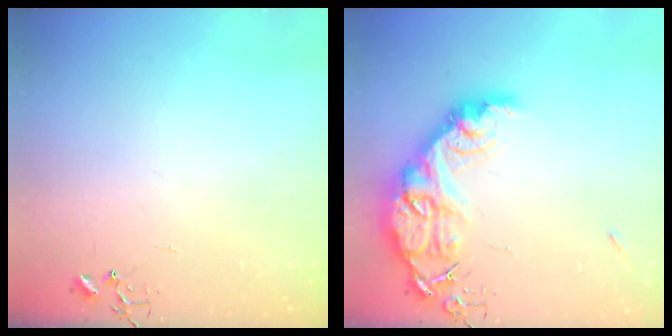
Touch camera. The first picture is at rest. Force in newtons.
{"total": 17.6, "press": 17.5, "slide": 1.3}